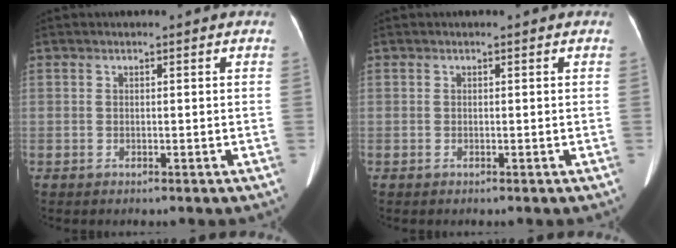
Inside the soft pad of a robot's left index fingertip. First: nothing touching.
{"total": 0.0}